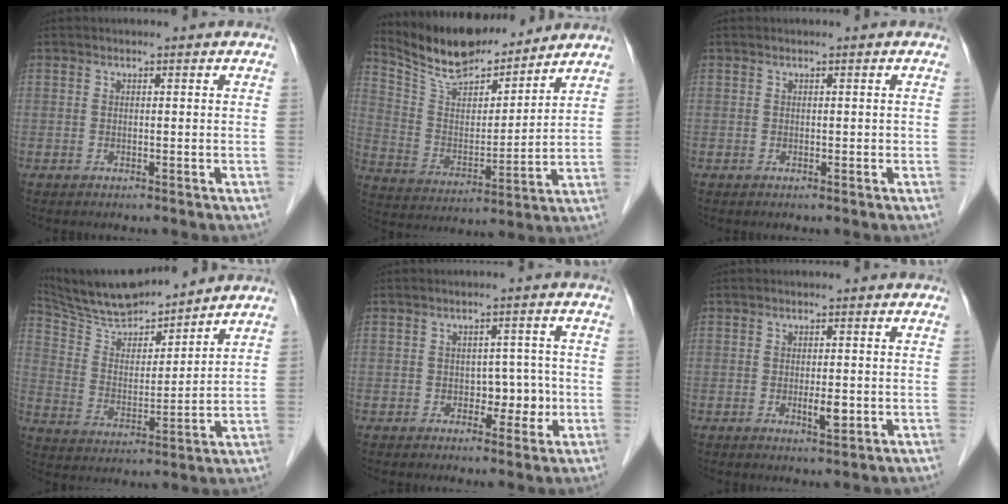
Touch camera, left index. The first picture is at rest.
{"total": 13.5, "force": [12.5, 2.7, 4.2], "torque": [-0.081, 0.007, 0.235]}
{"total": 0.0}
{"total": 13.7, "force": [12.8, 1.8, 4.4], "torque": [-0.089, 0.010, 0.236]}
{"total": 3.7, "force": [-0.9, 2.6, 2.4], "torque": [-0.024, 0.015, -0.008]}
{"total": 2.3, "force": [-0.5, 0.7, 2.2], "torque": [-0.039, -0.004, -0.004]}